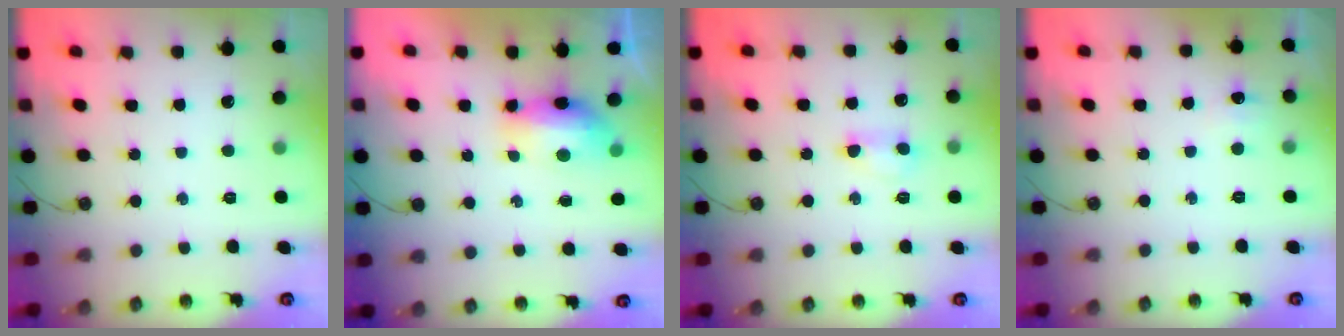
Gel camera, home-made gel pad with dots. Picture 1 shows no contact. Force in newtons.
{"total": 10.1, "press": 9.1, "slide": 4.4}
{"total": 6.6, "press": 6.5, "slide": 1.0}
{"total": 4.6, "press": 4.5, "slide": 0.5}